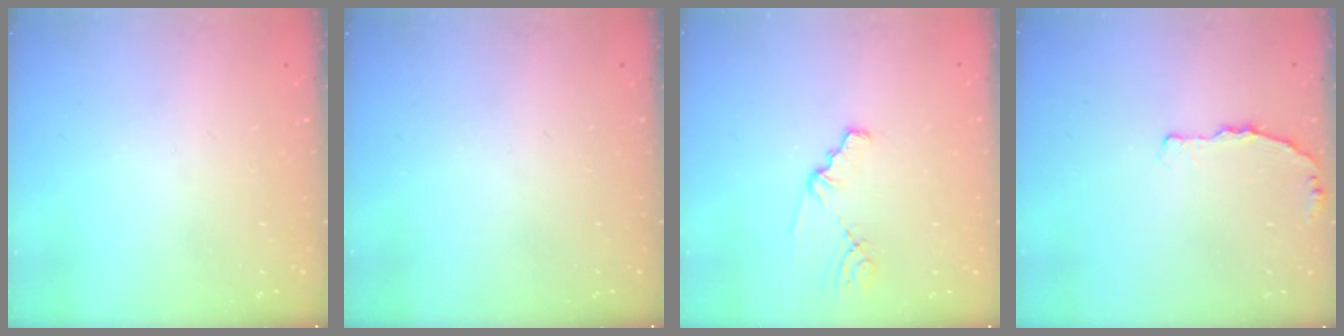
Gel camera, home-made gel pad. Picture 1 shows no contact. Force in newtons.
{"total": 0.0}
{"total": 1.8, "press": 1.8, "slide": 0.2}
{"total": 3.7, "press": 3.7, "slide": 0.4}